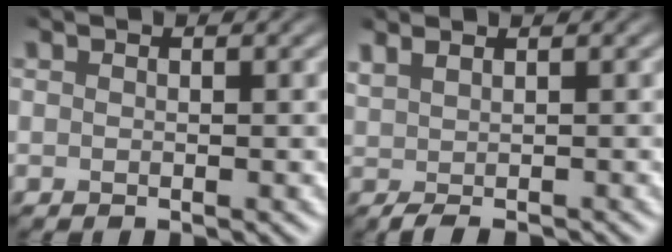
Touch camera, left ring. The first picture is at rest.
{"total": 1.6, "force": [0.1, 0.3, 1.6], "torque": [-0.030, 0.002, 0.007]}